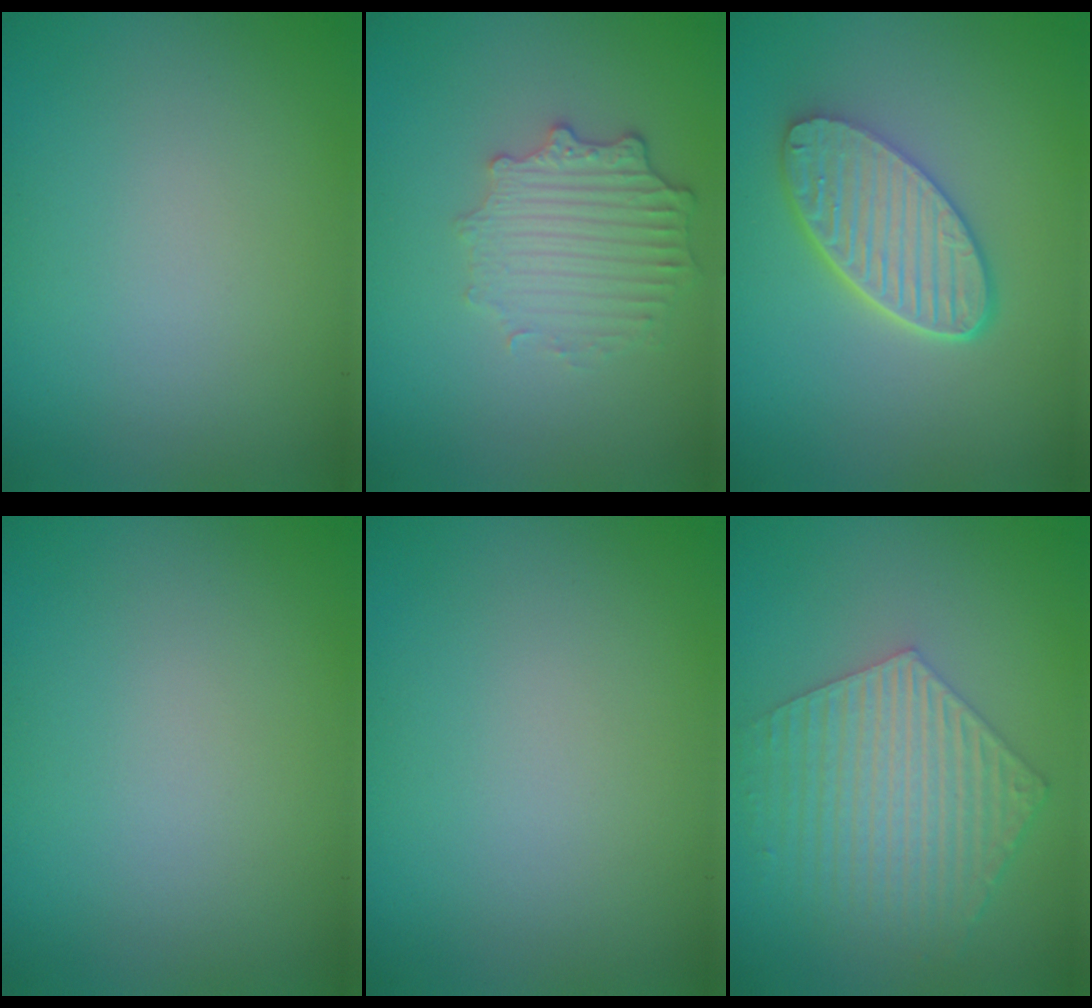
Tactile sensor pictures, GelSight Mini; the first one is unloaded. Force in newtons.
{"total": 3.3, "press": 2.8, "slide": 1.7}
{"total": 5.8, "press": 4.5, "slide": 3.6}
{"total": 0.0}
{"total": 0.0}
{"total": 5.8, "press": 4.4, "slide": 3.9}